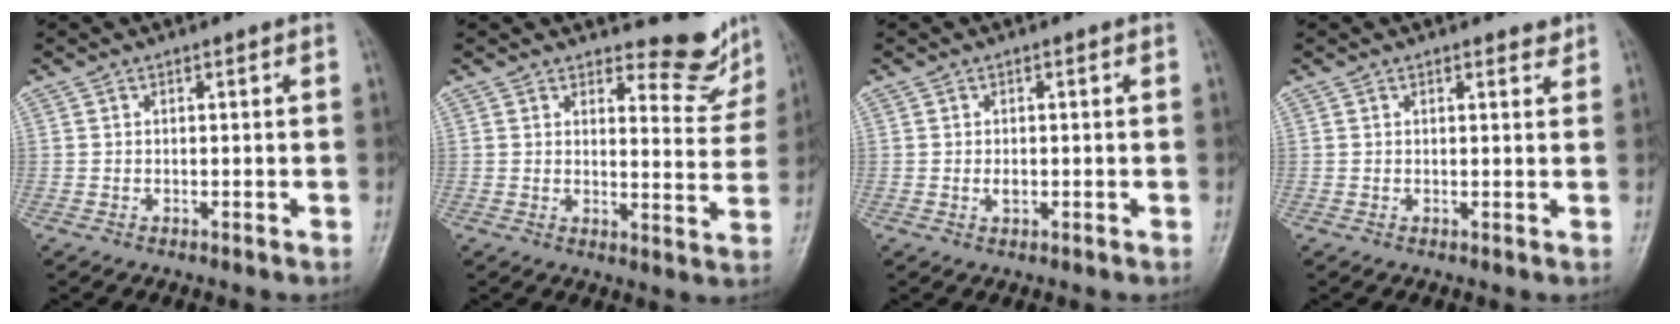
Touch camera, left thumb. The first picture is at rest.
{"total": 7.9, "force": [7.3, 2.6, 1.6], "torque": [0.007, -0.072, 0.084]}
{"total": 1.4, "force": [-0.3, 0.9, 1.0], "torque": [-0.015, 0.000, -0.005]}
{"total": 1.4, "force": [1.1, 0.6, 0.5], "torque": [0.000, -0.008, 0.012]}